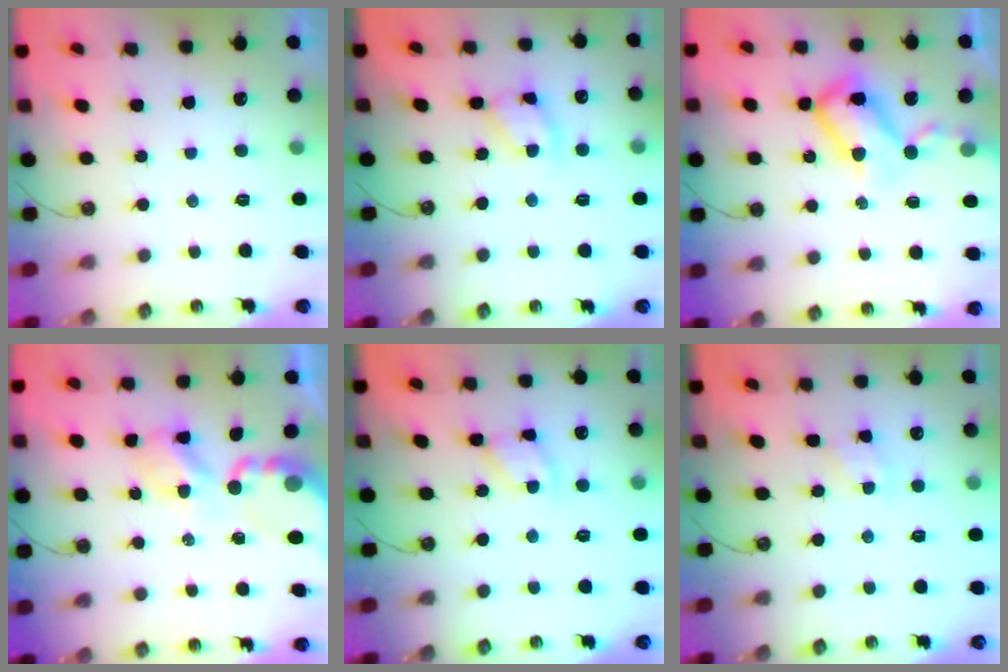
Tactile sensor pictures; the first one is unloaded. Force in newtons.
{"total": 11.8, "press": 11.8, "slide": 0.9}
{"total": 12.6, "press": 12.5, "slide": 1.2}
{"total": 6.3, "press": 6.2, "slide": 0.4}
{"total": 6.8, "press": 6.8, "slide": 0.3}
{"total": 2.8, "press": 2.8, "slide": 0.4}